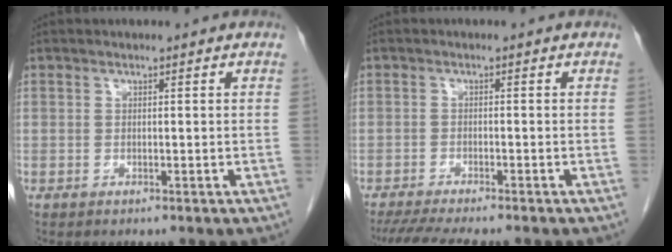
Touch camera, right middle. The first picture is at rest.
{"total": 8.4, "force": [-7.2, 0.6, 4.2], "torque": [-0.061, -0.015, -0.114]}